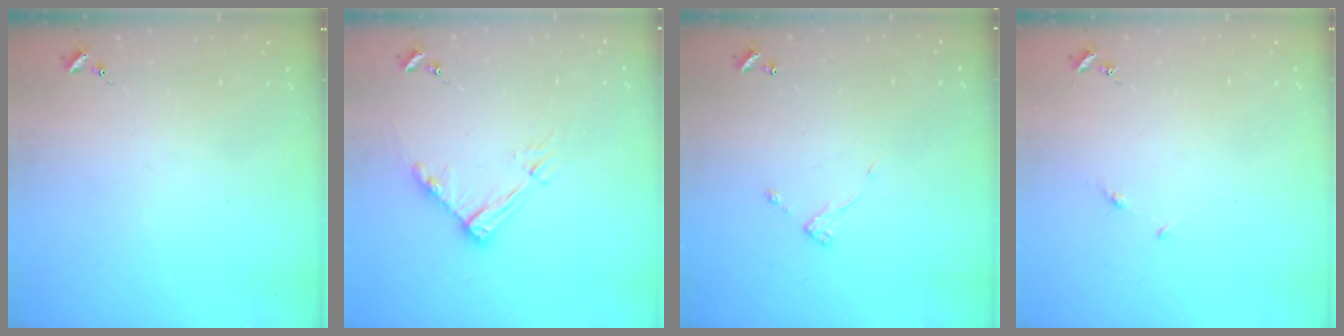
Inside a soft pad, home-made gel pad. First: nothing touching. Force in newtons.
{"total": 9.8, "press": 9.8, "slide": 1.0}
{"total": 4.5, "press": 4.5, "slide": 0.5}
{"total": 3.4, "press": 3.4, "slide": 0.4}